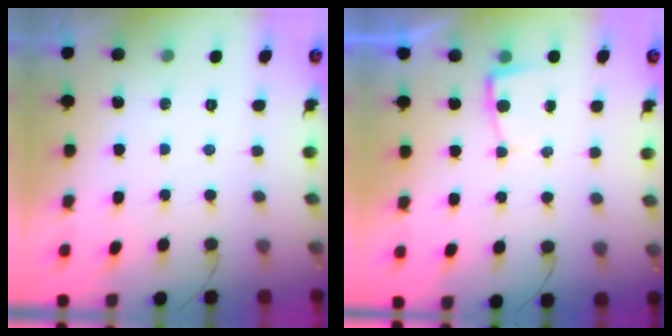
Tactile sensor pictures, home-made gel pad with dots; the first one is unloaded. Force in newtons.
{"total": 2.4, "press": 2.4, "slide": 0.3}